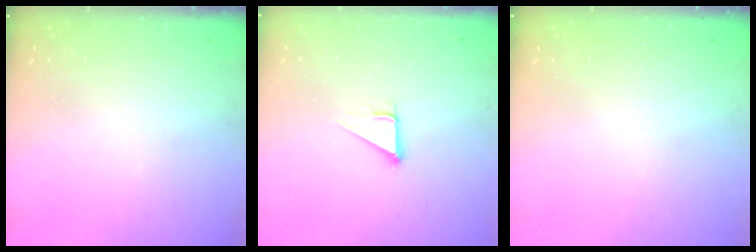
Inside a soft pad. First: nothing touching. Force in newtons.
{"total": 2.9, "press": 2.9, "slide": 0.1}
{"total": 0.0}